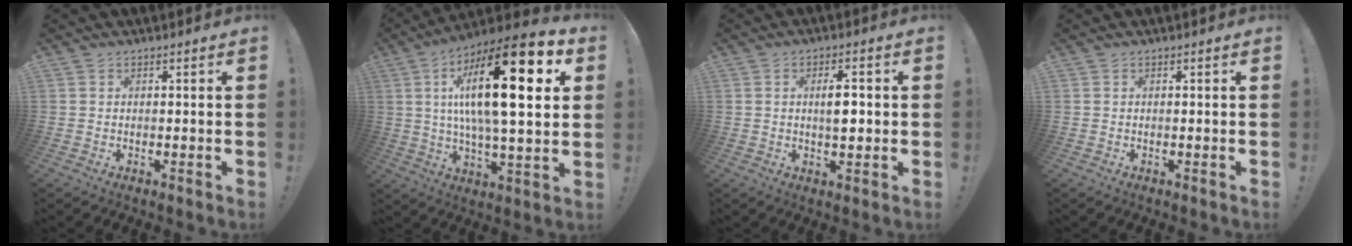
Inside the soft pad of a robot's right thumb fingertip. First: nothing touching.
{"total": 25.6, "force": [7.2, 6.8, 23.6], "torque": [-0.391, -0.037, 0.103]}
{"total": 5.1, "force": [0.4, 2.2, 4.6], "torque": [-0.062, -0.002, 0.001]}
{"total": 0.0}